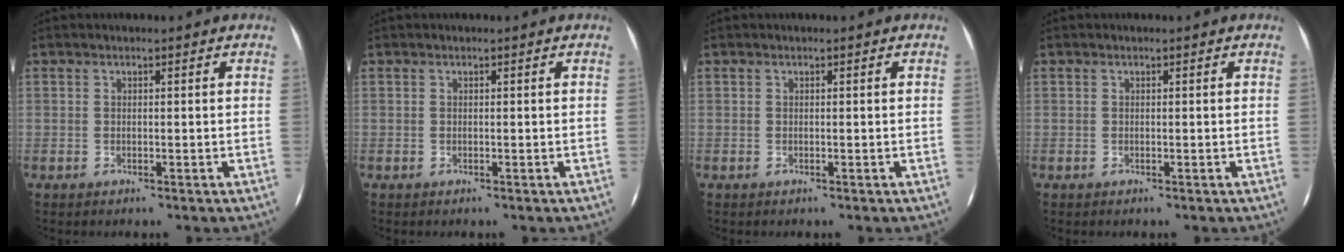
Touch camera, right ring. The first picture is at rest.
{"total": 0.0}
{"total": 0.0}
{"total": 0.0}